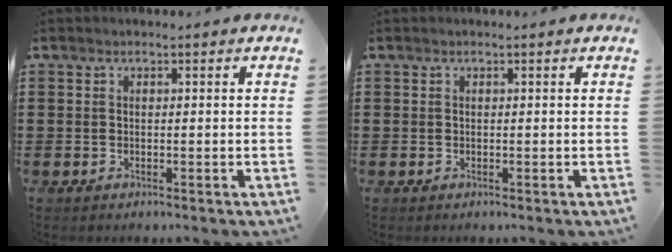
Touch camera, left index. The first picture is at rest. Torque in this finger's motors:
{"motor_torque": [0.03, 0.00, 0.00, 0.00]}